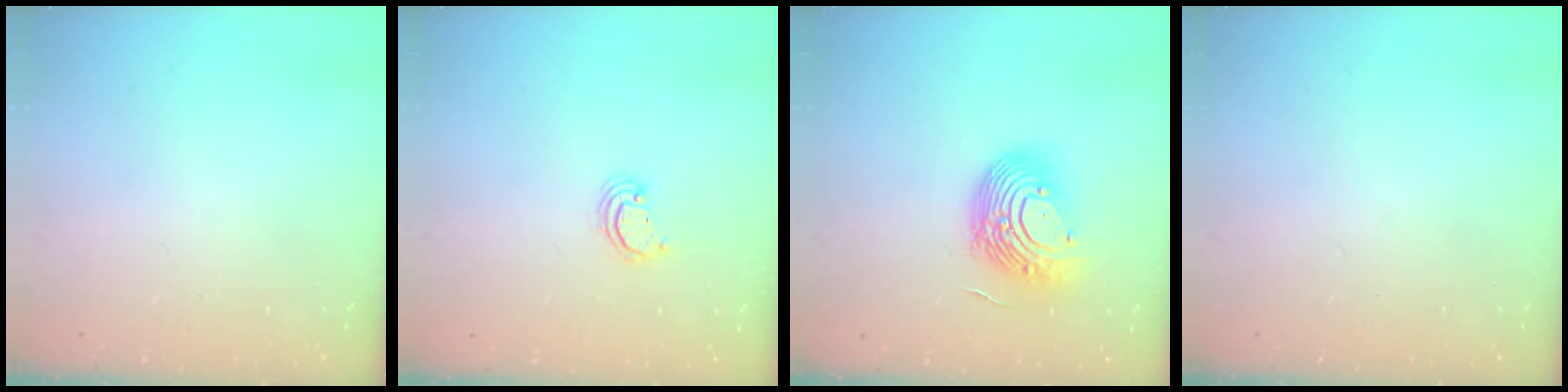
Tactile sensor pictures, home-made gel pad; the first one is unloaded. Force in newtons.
{"total": 2.2, "press": 2.2, "slide": 0.2}
{"total": 12.7, "press": 12.3, "slide": 2.9}
{"total": 0.0}